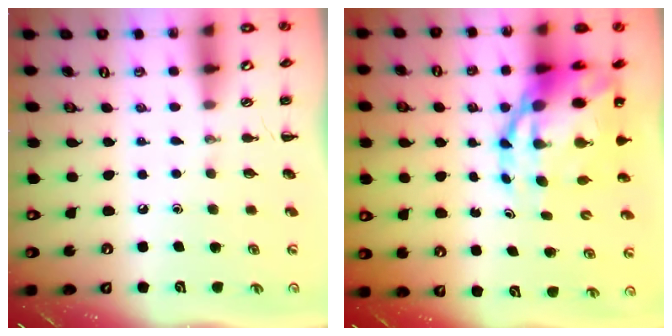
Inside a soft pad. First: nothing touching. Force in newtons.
{"total": 13.5, "press": 13.1, "slide": 3.2}